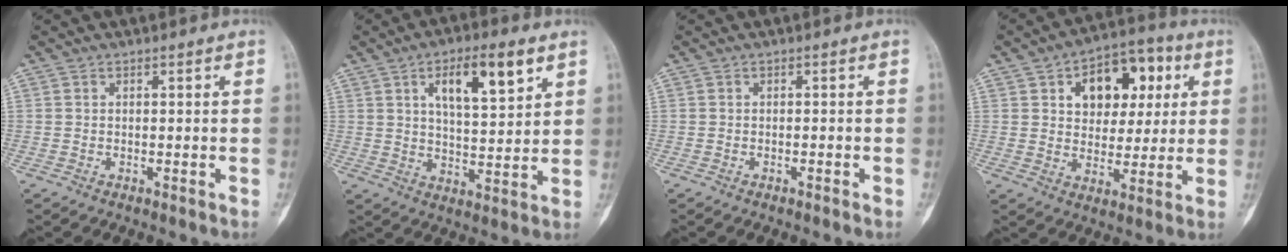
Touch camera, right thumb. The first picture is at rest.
{"total": 12.0, "force": [5.6, 4.2, 9.7], "torque": [-0.141, -0.022, 0.092]}
{"total": 0.6, "force": [-0.4, 0.0, 0.4], "torque": [-0.009, 0.005, -0.004]}
{"total": 14.6, "force": [4.9, 9.6, 9.9], "torque": [-0.090, 0.007, 0.073]}